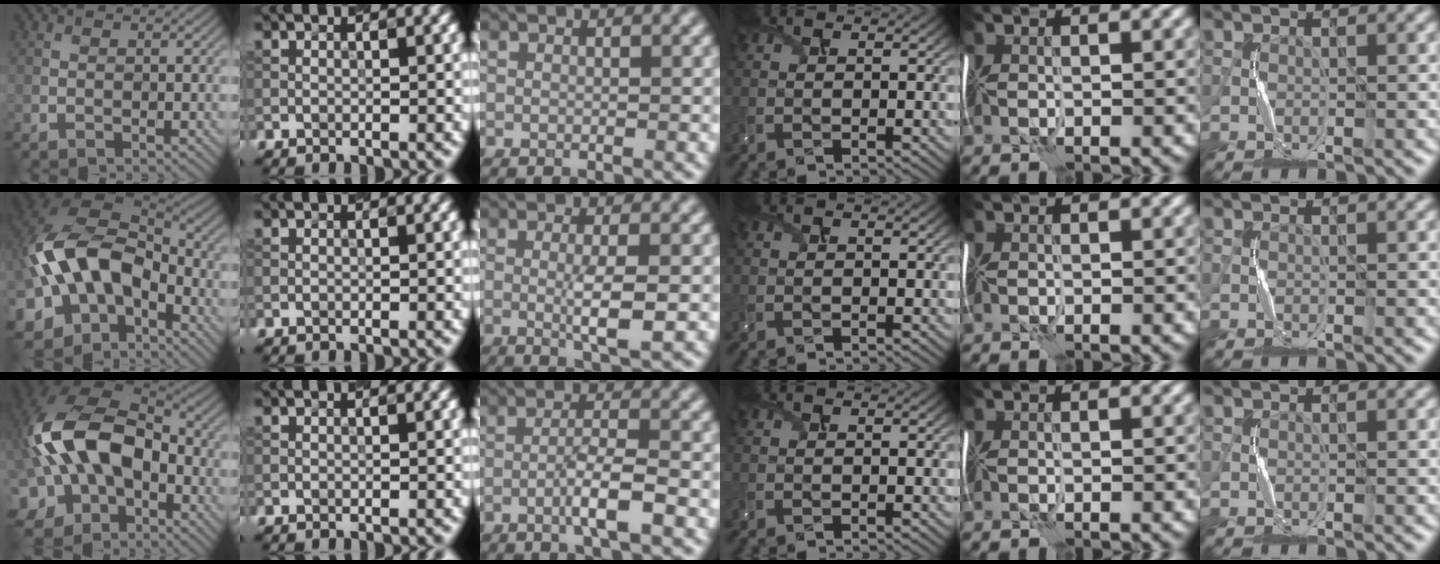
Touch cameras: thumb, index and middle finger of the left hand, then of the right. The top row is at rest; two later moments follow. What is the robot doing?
{"motion": "shake", "object": "handbell"}